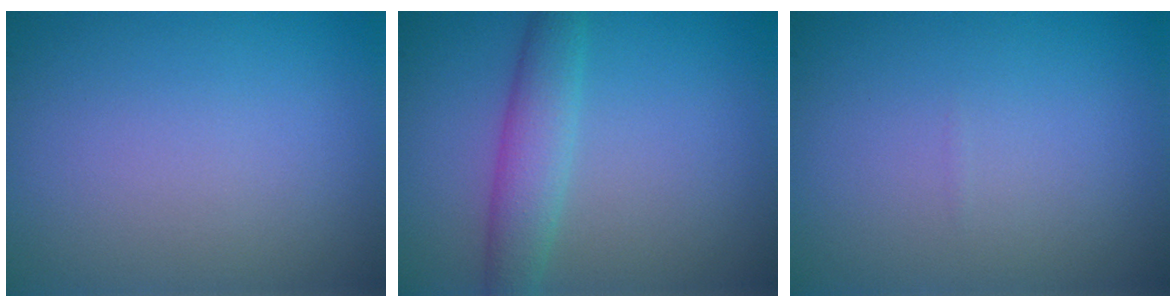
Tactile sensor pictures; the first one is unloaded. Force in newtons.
{"total": 3.4, "press": 3.4, "slide": 0.0}
{"total": 0.0}